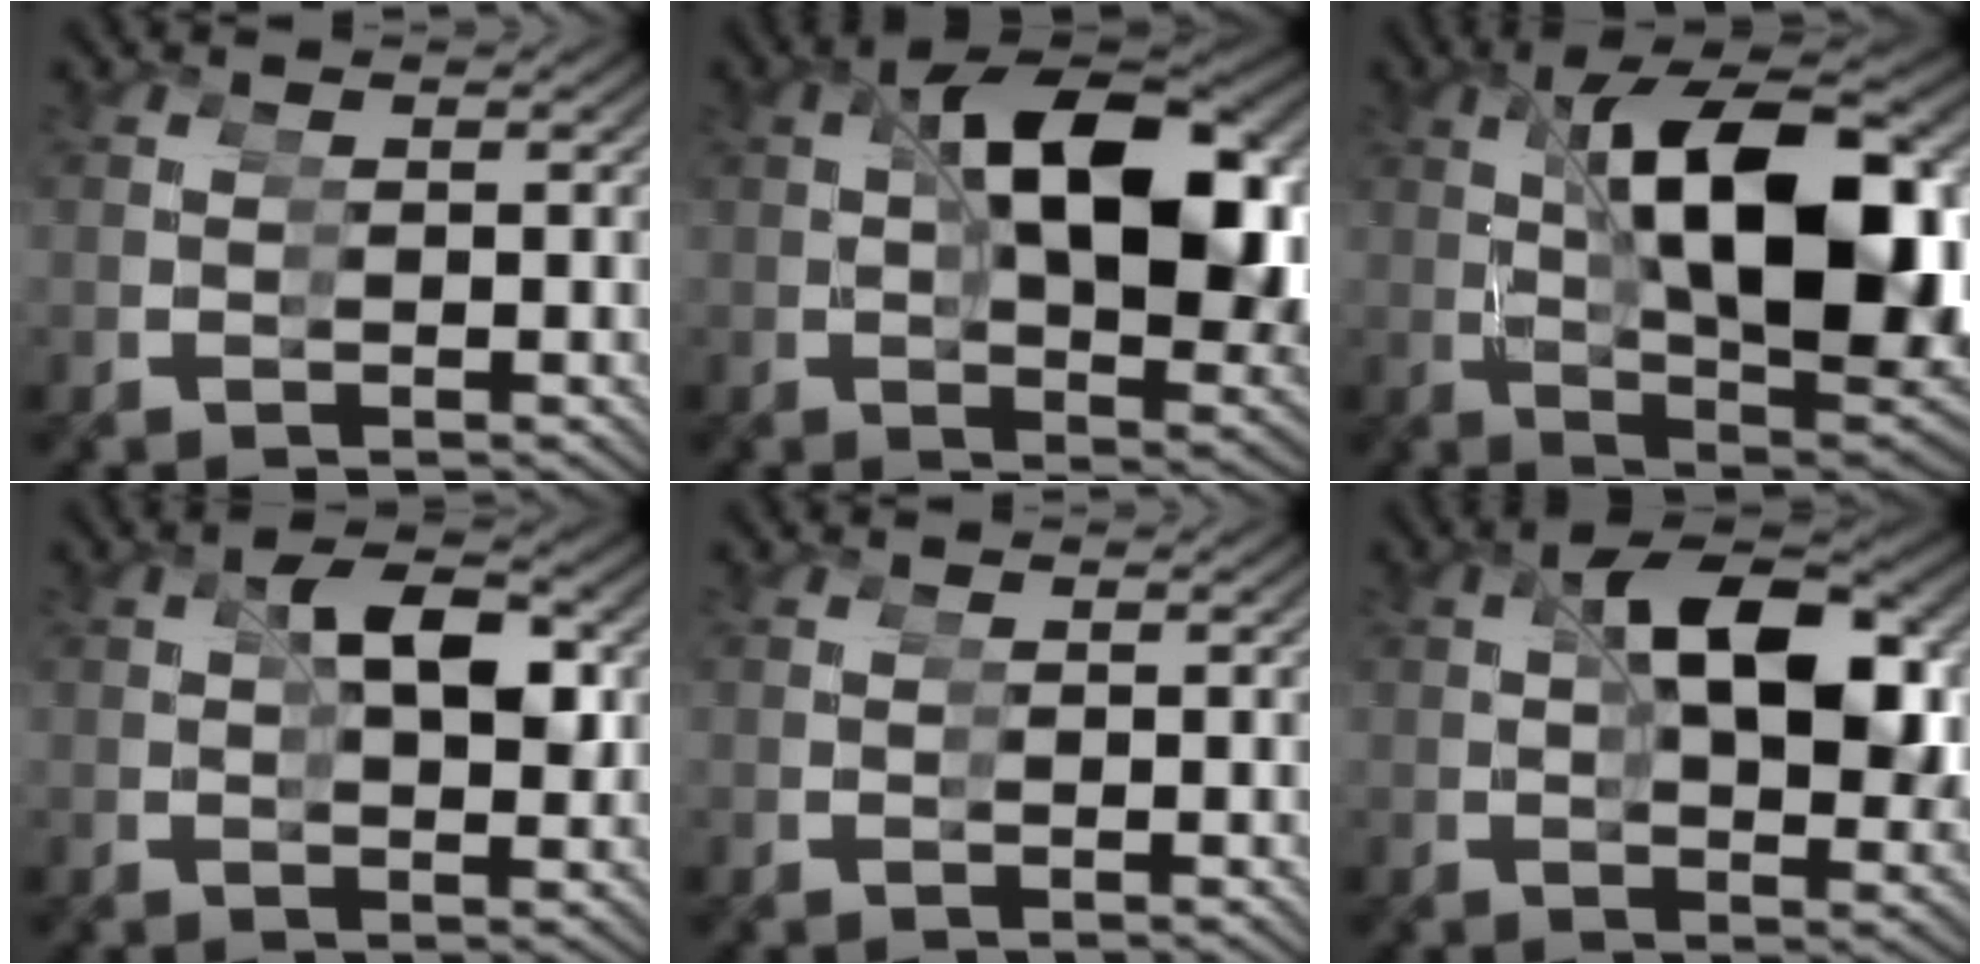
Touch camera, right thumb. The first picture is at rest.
{"total": 11.9, "force": [0.9, 4.8, 10.9], "torque": [-0.148, 0.009, 0.016]}
{"total": 14.8, "force": [0.6, 5.4, 13.8], "torque": [-0.204, 0.005, 0.026]}
{"total": 2.8, "force": [0.5, 0.3, 2.7], "torque": [-0.034, 0.020, 0.004]}
{"total": 0.0}
{"total": 7.1, "force": [0.8, 2.5, 6.5], "torque": [-0.089, 0.014, 0.010]}